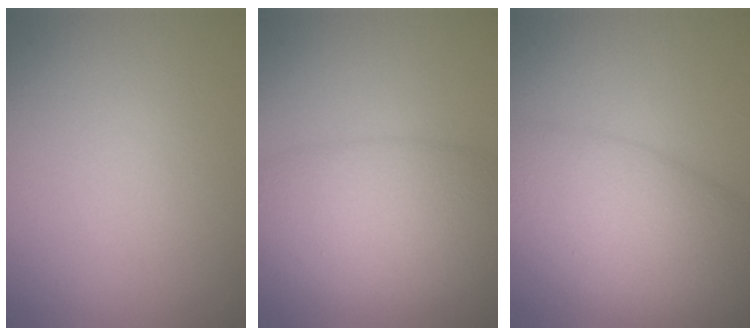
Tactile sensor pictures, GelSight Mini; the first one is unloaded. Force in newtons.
{"total": 8.3, "press": 8.3, "slide": 0.2}
{"total": 8.9, "press": 8.9, "slide": 0.3}